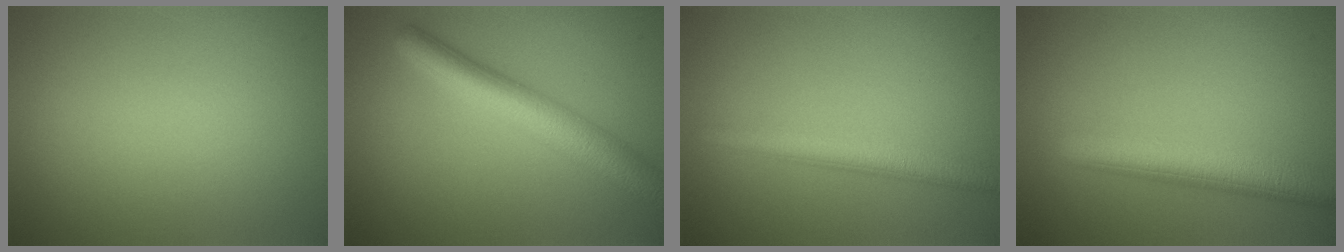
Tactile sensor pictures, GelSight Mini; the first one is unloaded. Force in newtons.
{"total": 5.4, "press": 5.4, "slide": 0.2}
{"total": 3.4, "press": 3.4, "slide": 0.0}
{"total": 5.4, "press": 5.4, "slide": 0.3}